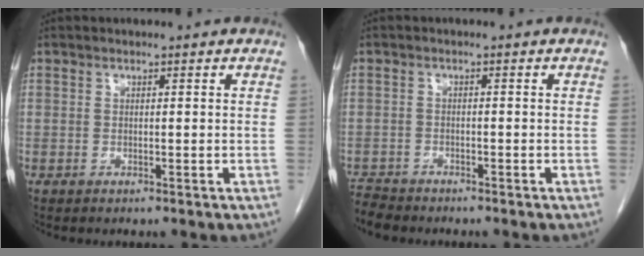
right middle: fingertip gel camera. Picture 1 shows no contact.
{"total": 3.1, "force": [-3.1, 0.4, 0.0], "torque": [-0.001, -0.013, -0.057]}